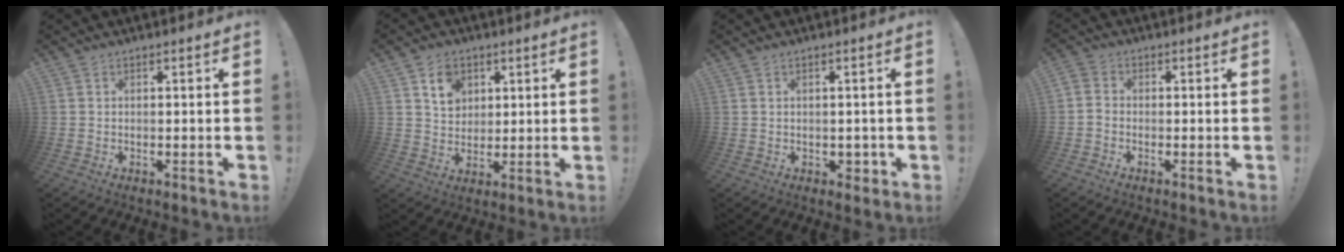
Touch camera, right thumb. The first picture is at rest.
{"total": 8.0, "force": [3.9, 6.2, 3.2], "torque": [-0.036, -0.019, 0.071]}
{"total": 2.5, "force": [0.1, 2.1, 1.3], "torque": [-0.008, -0.002, 0.002]}
{"total": 2.5, "force": [-1.3, 1.6, 1.4], "torque": [-0.021, 0.011, -0.024]}